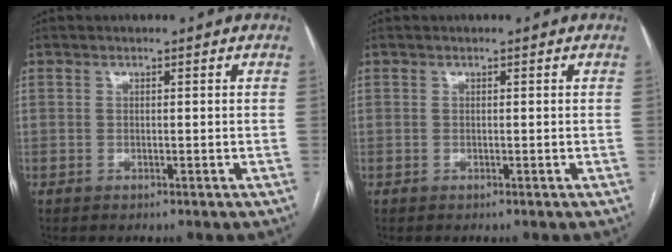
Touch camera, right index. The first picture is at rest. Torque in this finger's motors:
{"motor_torque": [0.00, 0.00, 0.00, 0.00]}